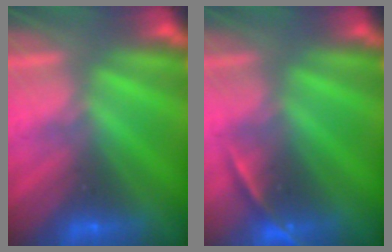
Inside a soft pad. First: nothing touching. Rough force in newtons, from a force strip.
{"total": 1.8}